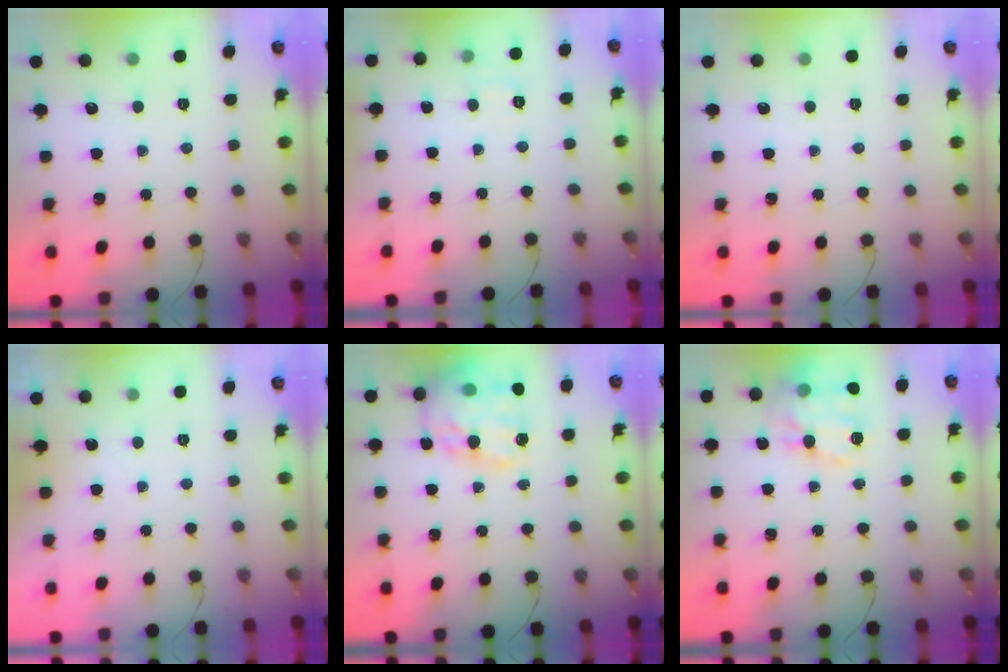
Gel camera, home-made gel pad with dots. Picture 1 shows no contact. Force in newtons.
{"total": 5.6, "press": 5.4, "slide": 1.3}
{"total": 0.0}
{"total": 1.6, "press": 1.6, "slide": 0.2}
{"total": 23.1, "press": 22.8, "slide": 3.7}
{"total": 17.7, "press": 17.6, "slide": 2.1}